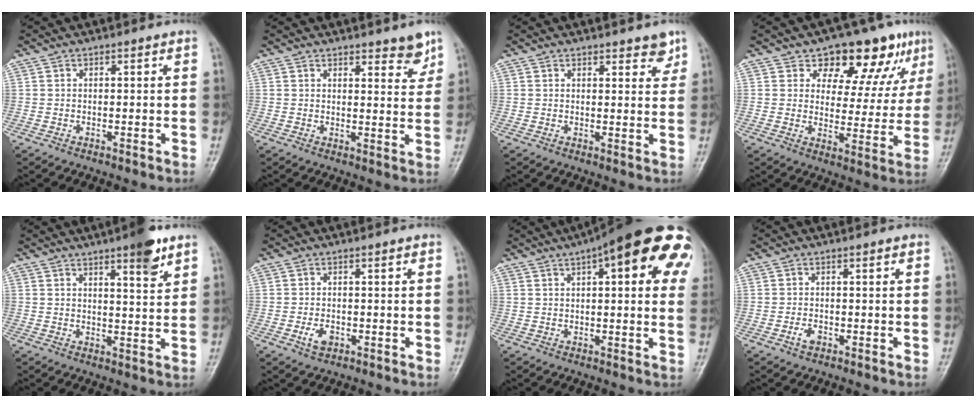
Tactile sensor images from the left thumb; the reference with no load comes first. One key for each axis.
{"total": 4.6, "fx": 3.5, "fy": 1.5, "fz": 2.7, "tx": -0.014, "ty": -0.026, "tz": 0.045}
{"total": 3.7, "fx": 2.7, "fy": 1.5, "fz": 2.1, "tx": -0.002, "ty": -0.016, "tz": 0.034}
{"total": 14.0, "fx": 8.6, "fy": 7.5, "fz": 8.1, "tx": -0.047, "ty": -0.037, "tz": 0.118}
{"total": 6.5, "fx": 4.2, "fy": 1.3, "fz": 4.9, "tx": -0.060, "ty": -0.024, "tz": 0.058}
{"total": 2.8, "fx": -1.1, "fy": 1.8, "fz": 1.9, "tx": -0.035, "ty": 0.003, "tz": -0.018}
{"total": 22.0, "fx": 8.5, "fy": 7.0, "fz": 19.0, "tx": -0.240, "ty": 0.021, "tz": 0.104}
{"total": 1.8, "fx": -0.9, "fy": 1.1, "fz": 1.2, "tx": -0.023, "ty": 0.006, "tz": -0.017}